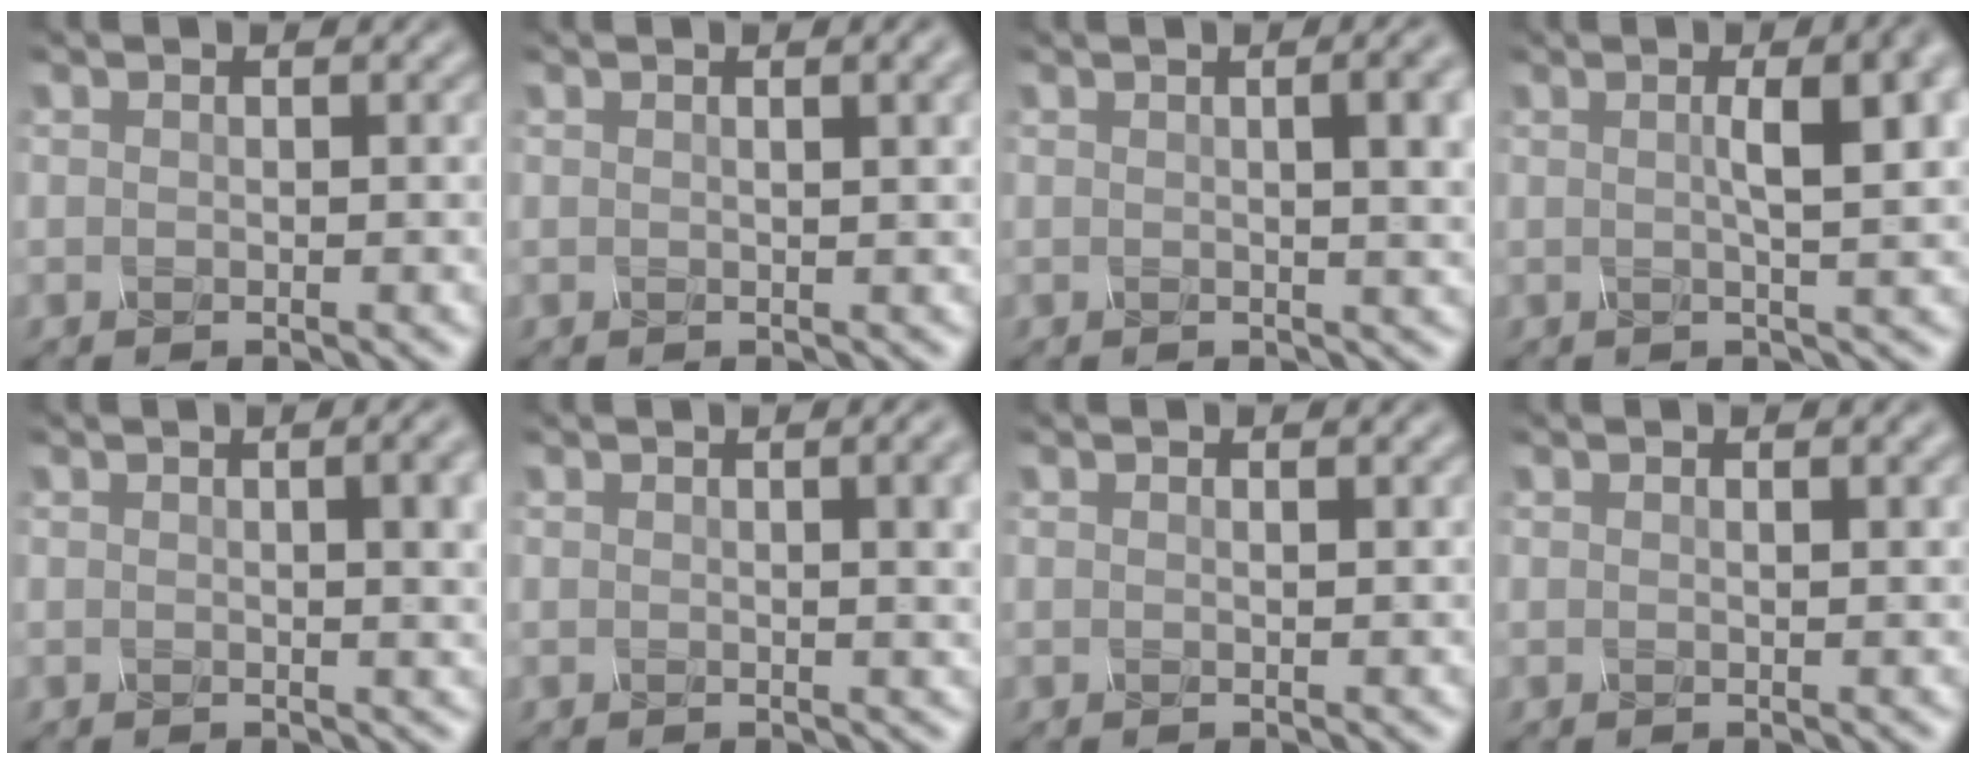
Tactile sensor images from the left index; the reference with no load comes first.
{"total": 3.6, "force": [1.2, 1.4, 3.1], "torque": [-0.019, 0.011, 0.000]}
{"total": 6.6, "force": [1.3, 2.7, 6.0], "torque": [-0.029, 0.025, 0.004]}
{"total": 7.5, "force": [1.4, 2.4, 7.0], "torque": [-0.051, 0.022, 0.008]}
{"total": 5.8, "force": [1.1, 2.4, 5.1], "torque": [-0.025, 0.020, 0.006]}
{"total": 5.1, "force": [1.0, 2.1, 4.5], "torque": [-0.026, 0.016, 0.009]}
{"total": 0.9, "force": [0.4, 0.3, 0.8], "torque": [-0.006, 0.002, 0.001]}
{"total": 1.8, "force": [0.7, 0.6, 1.6], "torque": [-0.016, 0.002, 0.002]}